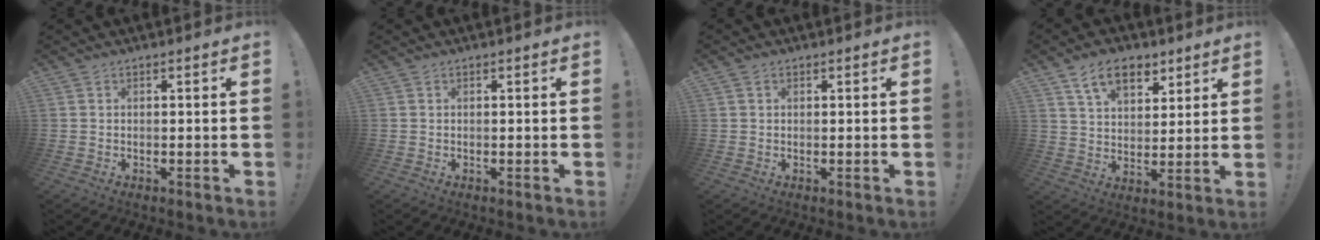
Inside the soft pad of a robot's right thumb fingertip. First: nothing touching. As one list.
[{"total": 0.0}, {"total": 0.8, "force": [0.3, 0.7, 0.2], "torque": [0.004, -0.001, 0.004]}, {"total": 12.0, "force": [7.0, 7.2, 6.6], "torque": [-0.095, -0.026, 0.130]}]